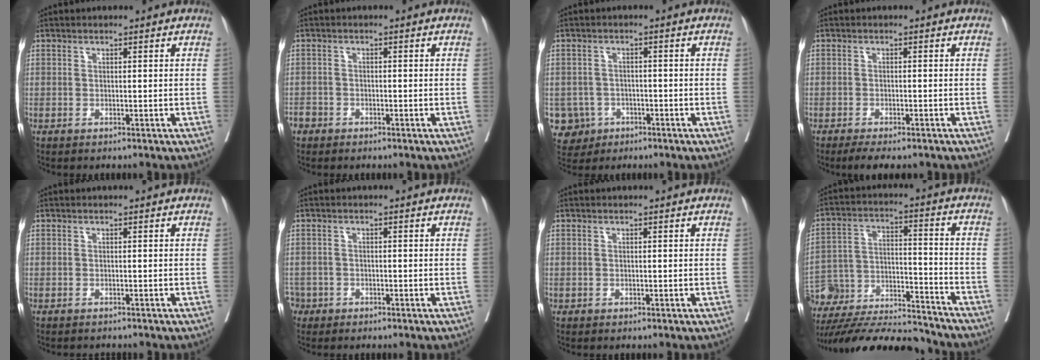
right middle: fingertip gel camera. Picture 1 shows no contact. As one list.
[{"total": 2.0, "force": [-1.4, 1.4, 0.2], "torque": [-0.006, 0.006, -0.026]}, {"total": 5.4, "force": [-1.9, 5.0, 0.2], "torque": [-0.007, 0.012, -0.027]}, {"total": 4.7, "force": [-3.8, 1.4, 2.5], "torque": [-0.034, -0.010, -0.056]}, {"total": 1.6, "force": [-1.5, 0.4, 0.3], "torque": [-0.005, -0.002, -0.018]}, {"total": 2.4, "force": [-1.4, 1.9, -0.2], "torque": [0.005, 0.009, -0.028]}, {"total": 0.0}, {"total": 24.1, "force": [-22.4, 3.7, 8.2], "torque": [-0.173, -0.015, -0.350]}]